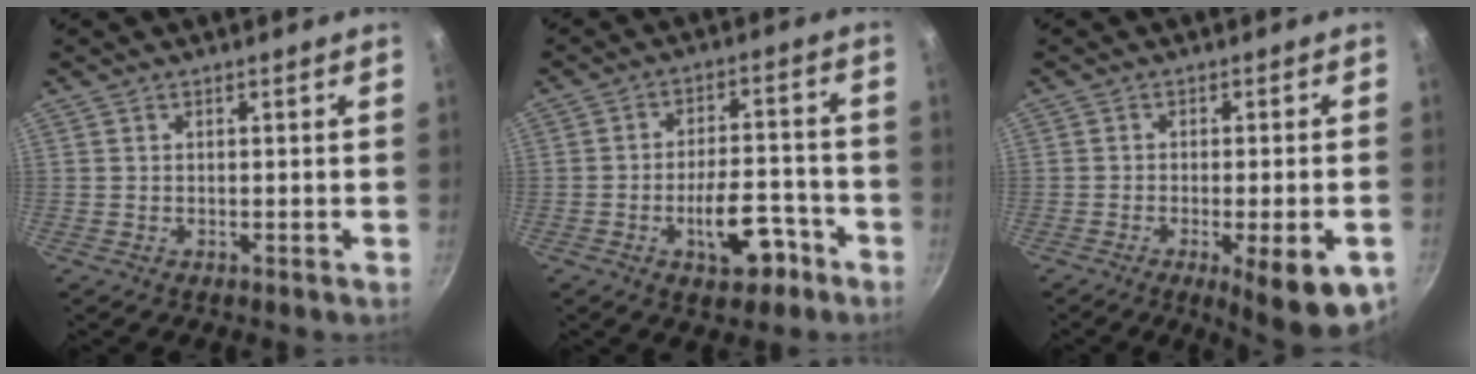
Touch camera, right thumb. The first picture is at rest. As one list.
[{"total": 9.3, "force": [-4.4, 4.5, 6.9], "torque": [-0.095, 0.038, -0.066]}, {"total": 12.0, "force": [-5.2, 3.2, 10.4], "torque": [-0.123, 0.005, -0.063]}]